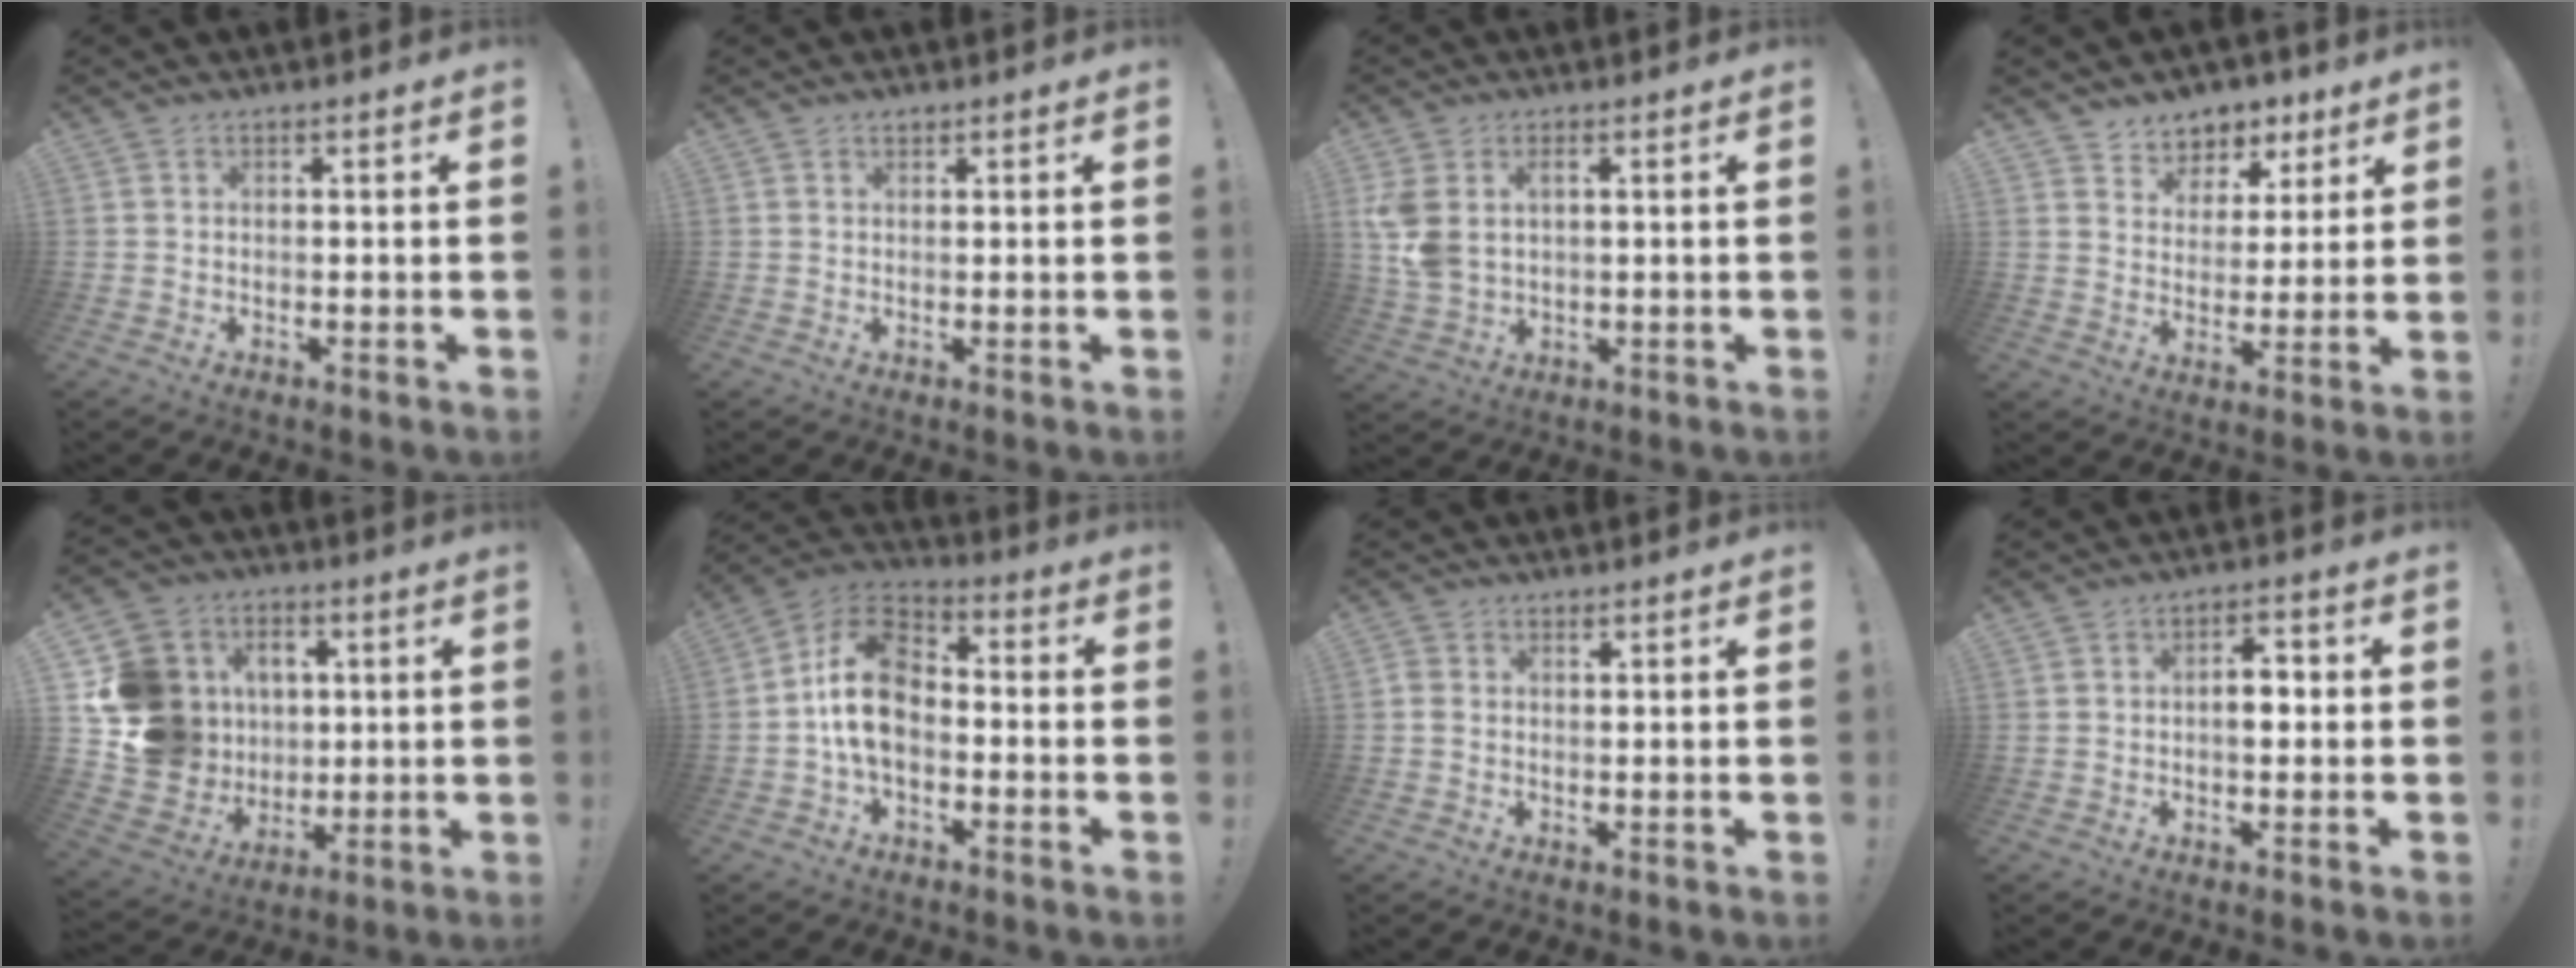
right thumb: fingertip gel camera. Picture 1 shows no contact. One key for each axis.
{"total": 0.8, "fx": 0.7, "fy": 0.5, "fz": 0.1, "tx": 0.002, "ty": -0.003, "tz": 0.013}
{"total": 6.6, "fx": 2.5, "fy": 4.2, "fz": 4.4, "tx": -0.089, "ty": -0.010, "tz": 0.048}
{"total": 6.9, "fx": 4.5, "fy": 5.3, "fz": 0.4, "tx": 0.006, "ty": -0.044, "tz": 0.088}
{"total": 17.8, "fx": 2.9, "fy": 16.4, "fz": 6.2, "tx": -0.104, "ty": -0.001, "tz": 0.099}
{"total": 14.5, "fx": -1.0, "fy": 9.9, "fz": 10.6, "tx": -0.189, "ty": 0.024, "tz": -0.018}
{"total": 1.6, "fx": 0.7, "fy": 1.1, "fz": 0.8, "tx": -0.014, "ty": 0.003, "tz": 0.012}
{"total": 5.3, "fx": -0.4, "fy": 3.3, "fz": 4.1, "tx": -0.058, "ty": 0.011, "tz": -0.012}